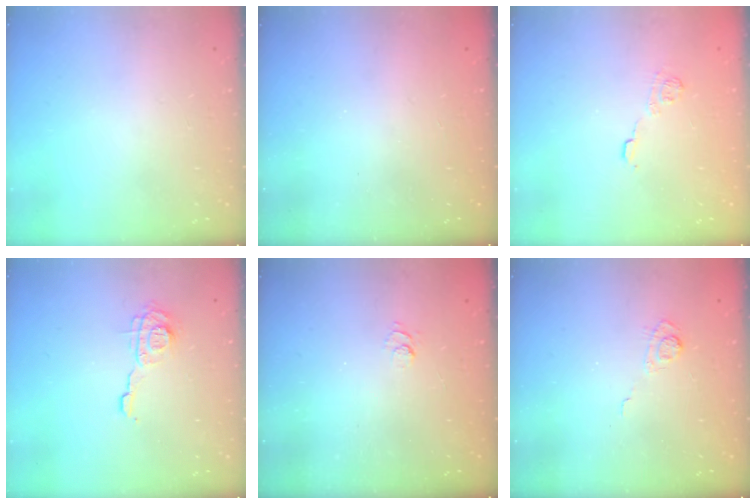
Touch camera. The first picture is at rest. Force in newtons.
{"total": 2.4, "press": 2.3, "slide": 0.8}
{"total": 7.6, "press": 7.5, "slide": 1.0}
{"total": 9.0, "press": 9.0, "slide": 0.4}
{"total": 2.5, "press": 2.0, "slide": 1.4}
{"total": 3.8, "press": 3.5, "slide": 1.6}